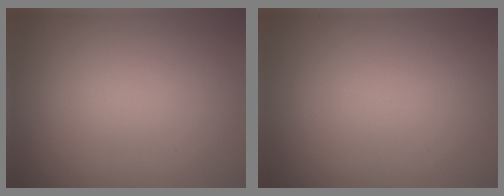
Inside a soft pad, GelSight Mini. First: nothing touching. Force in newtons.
{"total": 0.0}